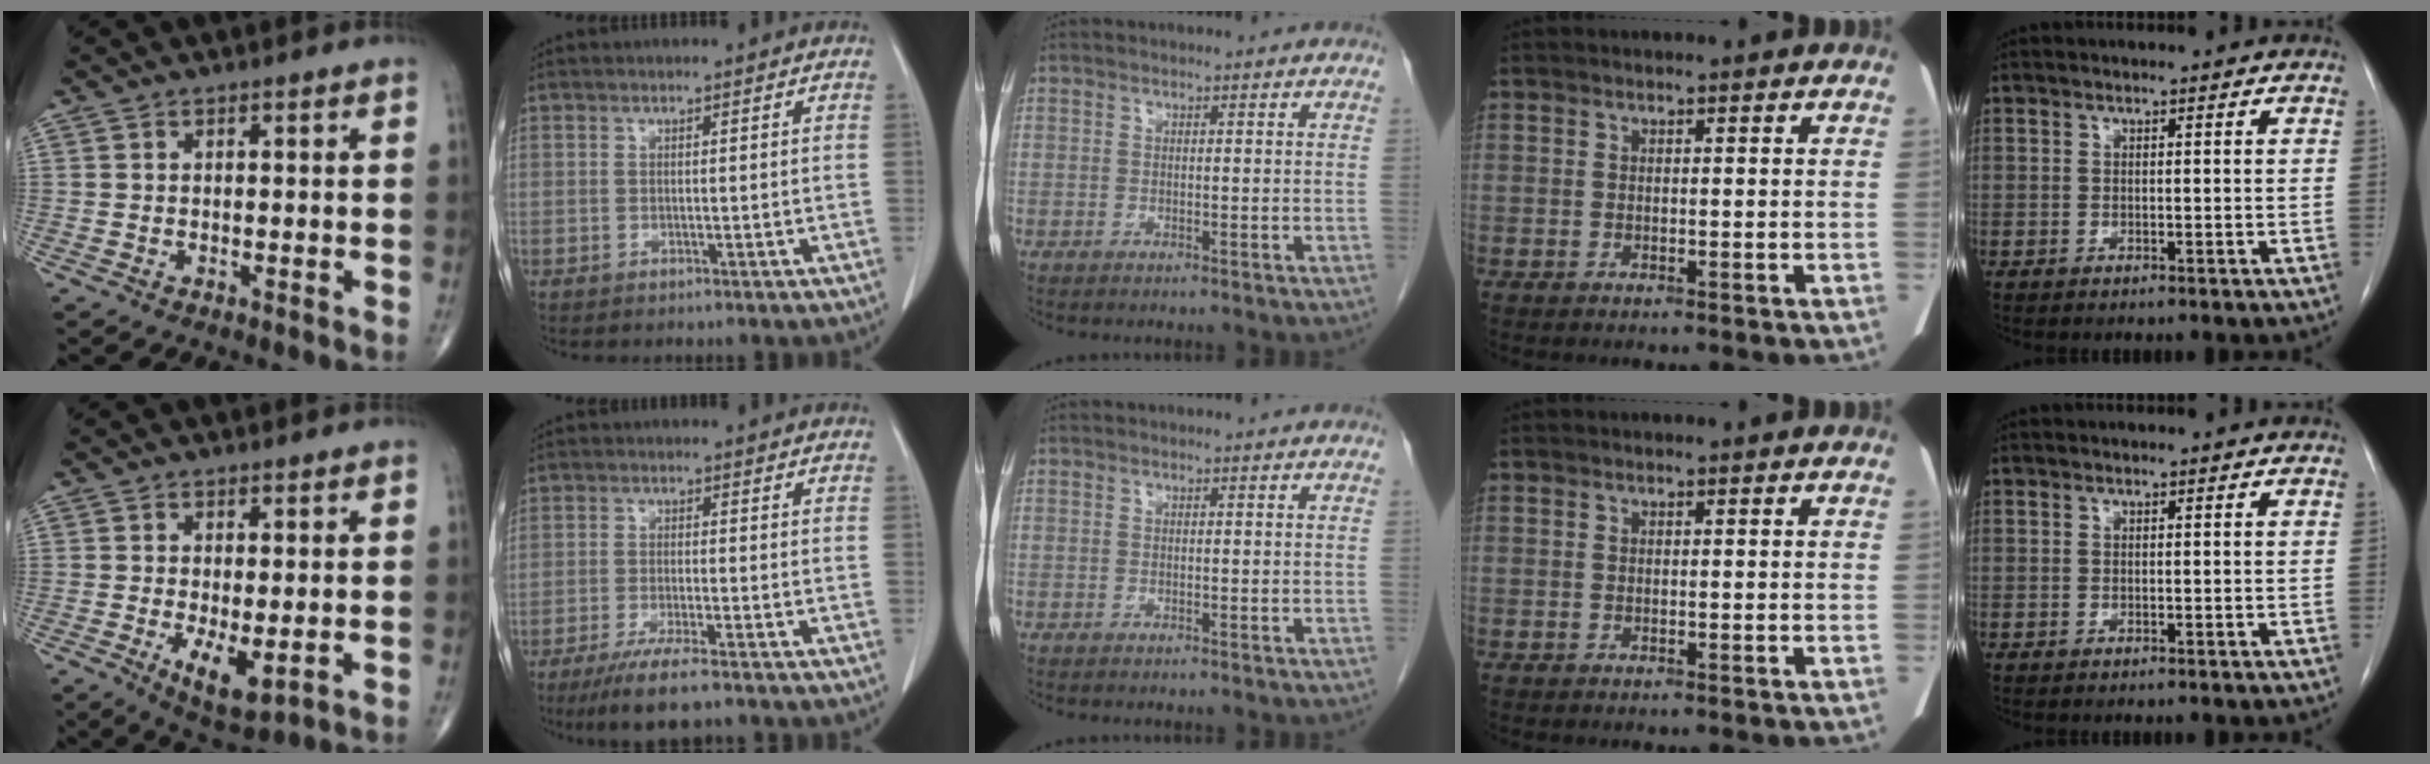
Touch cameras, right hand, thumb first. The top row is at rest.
{"thumb": {"total": 7.0, "force": [-1.4, 2.8, 6.3], "torque": [-0.103, -0.021, -0.013]}, "index": {"total": 7.6, "force": [-5.8, 0.2, 5.0], "torque": [-0.085, -0.019, -0.094]}}